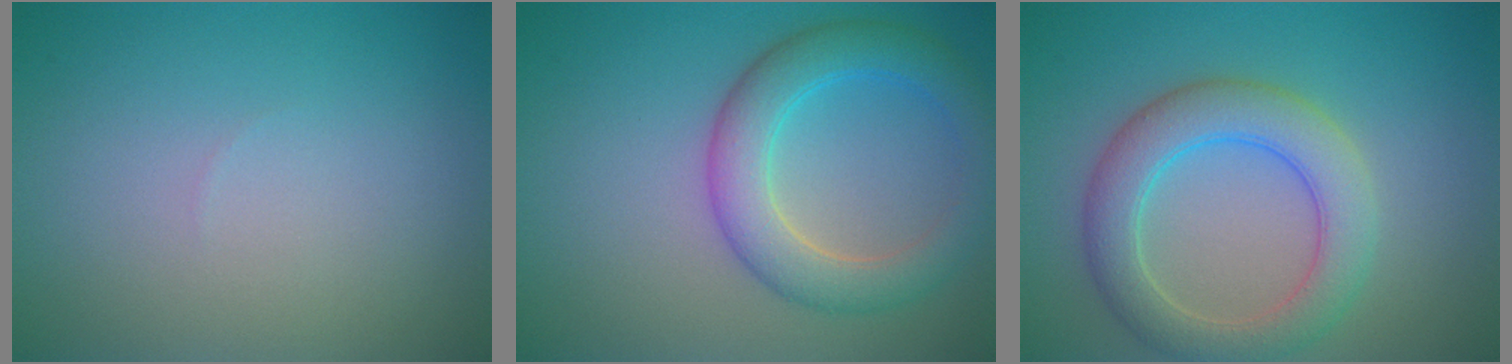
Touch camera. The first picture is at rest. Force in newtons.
{"total": 5.2, "press": 5.2, "slide": 0.4}
{"total": 5.4, "press": 5.4, "slide": 0.3}